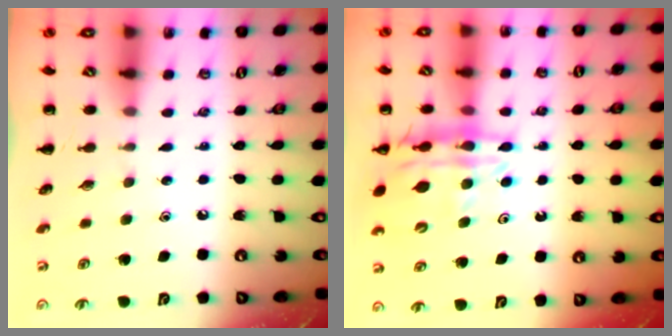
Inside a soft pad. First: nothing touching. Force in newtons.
{"total": 16.9, "press": 16.5, "slide": 4.0}